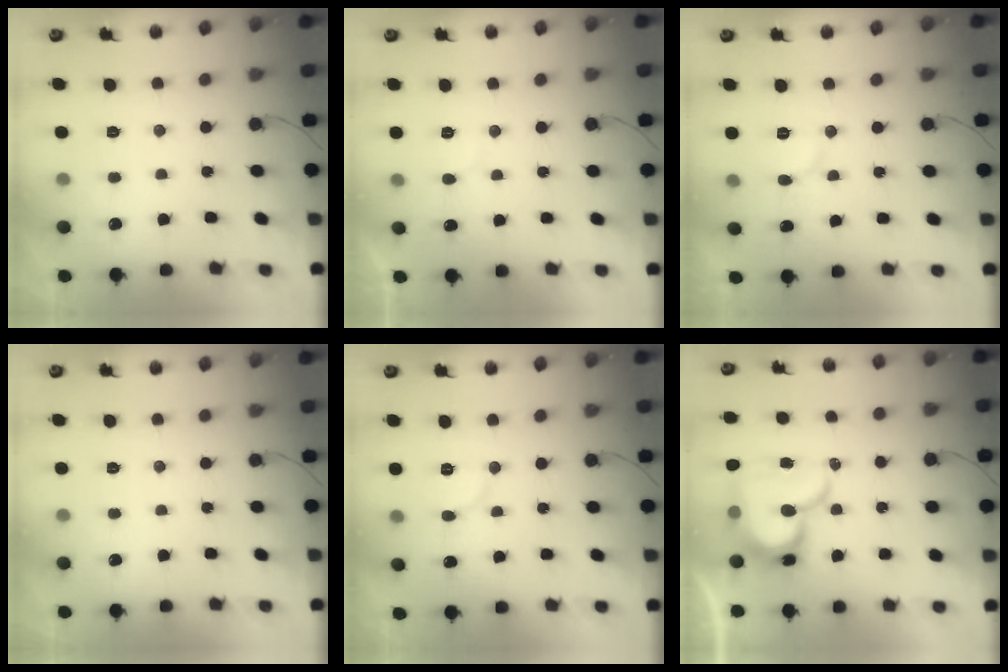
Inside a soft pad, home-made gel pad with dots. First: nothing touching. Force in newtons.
{"total": 4.2, "press": 4.2, "slide": 0.3}
{"total": 6.6, "press": 6.5, "slide": 0.5}
{"total": 0.0}
{"total": 7.0, "press": 7.0, "slide": 0.5}
{"total": 18.0, "press": 17.9, "slide": 1.9}